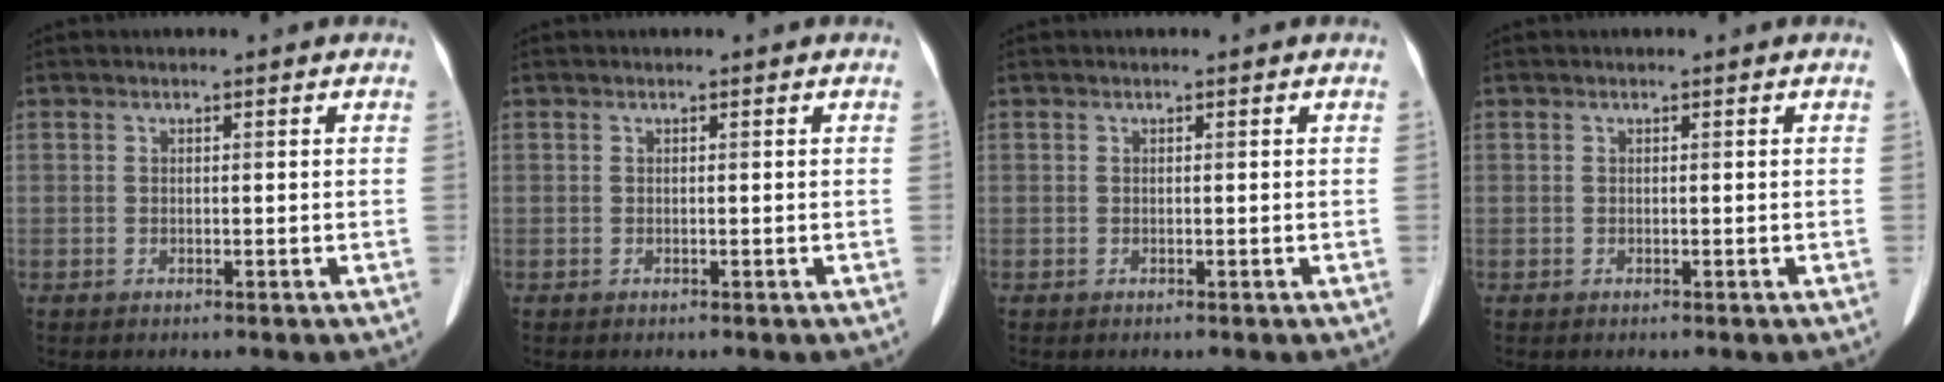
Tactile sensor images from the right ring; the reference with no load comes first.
{"total": 0.0}
{"total": 0.0}
{"total": 0.0}